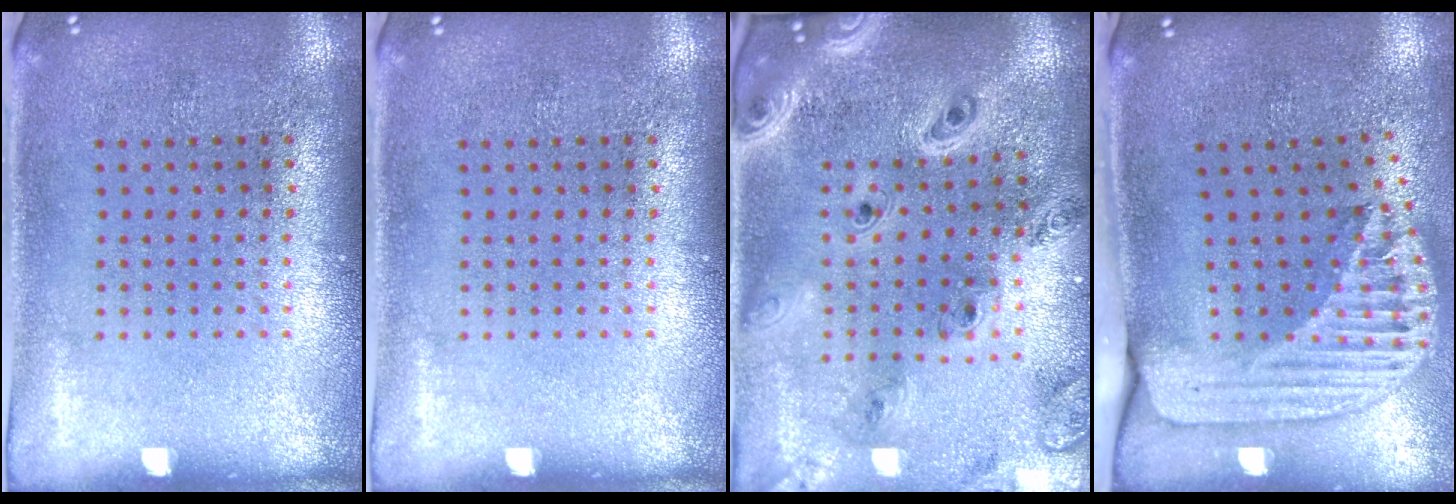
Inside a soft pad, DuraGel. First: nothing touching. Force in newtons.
{"total": 0.0}
{"total": 2.5, "press": 2.2, "slide": 1.2}
{"total": 2.5, "press": 1.7, "slide": 1.9}